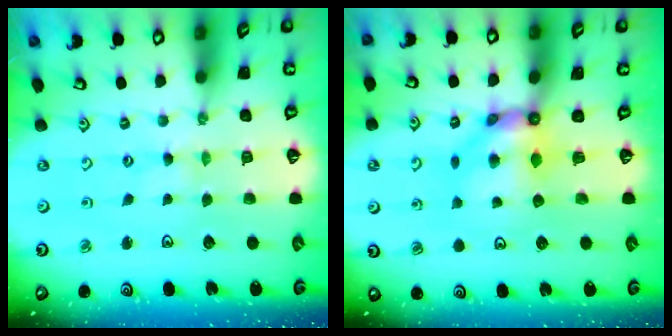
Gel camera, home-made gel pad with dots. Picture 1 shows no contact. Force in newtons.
{"total": 7.3, "press": 7.2, "slide": 0.8}